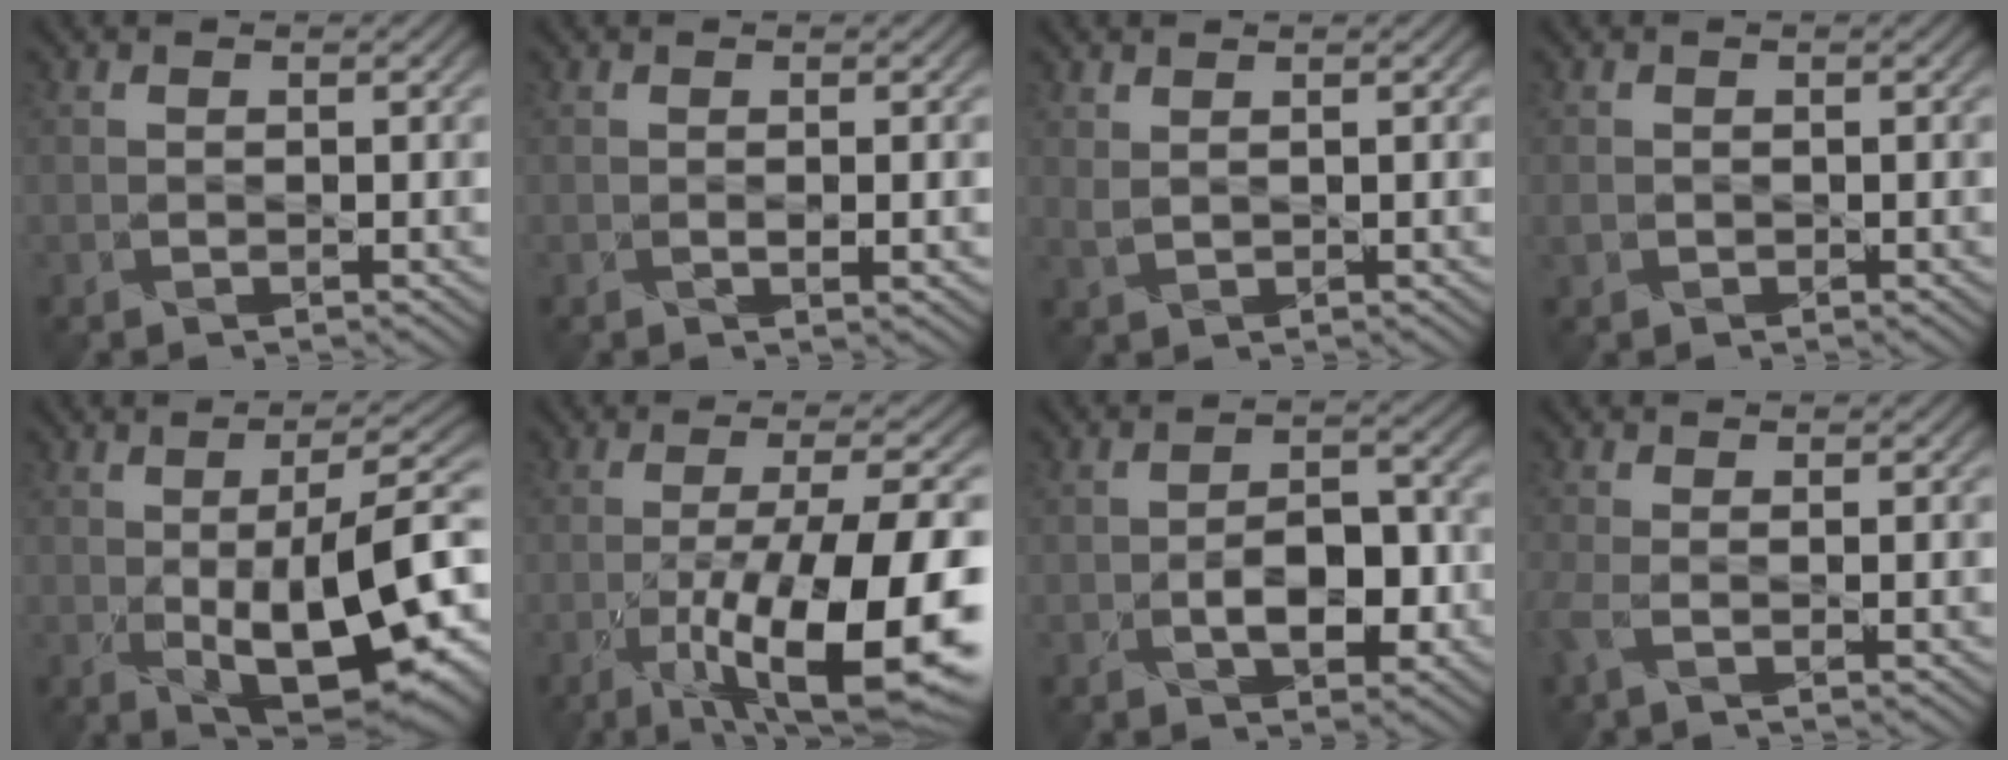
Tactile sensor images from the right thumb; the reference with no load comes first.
{"total": 1.5, "force": [-0.2, 0.5, 1.4], "torque": [-0.021, -0.005, -0.001]}
{"total": 1.3, "force": [1.3, 0.2, 0.2], "torque": [-0.013, 0.001, 0.029]}
{"total": 0.8, "force": [0.1, 0.8, -0.2], "torque": [0.005, -0.006, 0.003]}
{"total": 14.4, "force": [-2.7, 5.9, 12.8], "torque": [-0.192, -0.023, -0.030]}
{"total": 15.6, "force": [-6.0, 4.2, 13.8], "torque": [-0.225, -0.004, -0.092]}
{"total": 5.5, "force": [-1.8, 3.0, 4.3], "torque": [-0.061, 0.006, -0.029]}
{"total": 2.0, "force": [-0.8, 0.2, 1.9], "torque": [-0.052, -0.003, -0.021]}